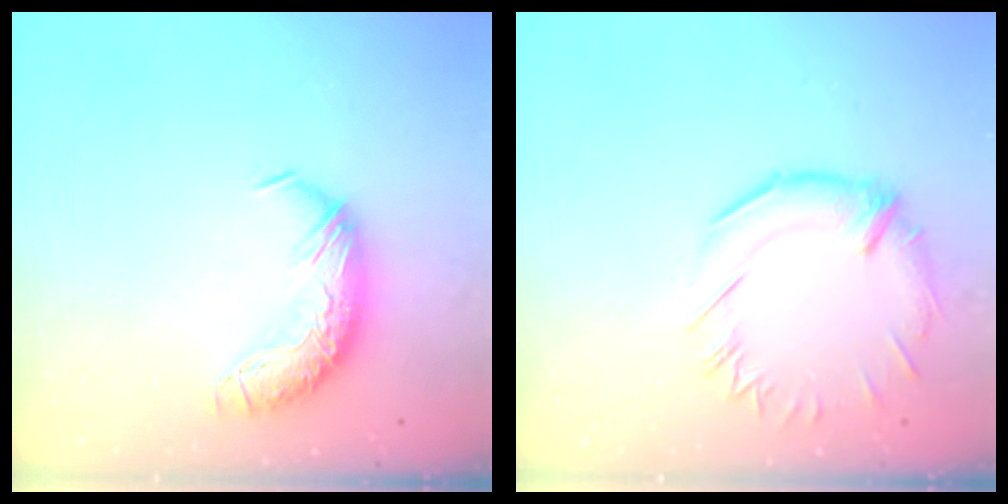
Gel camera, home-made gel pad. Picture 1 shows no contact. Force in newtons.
{"total": 1.5, "press": 0.5, "slide": 1.4}